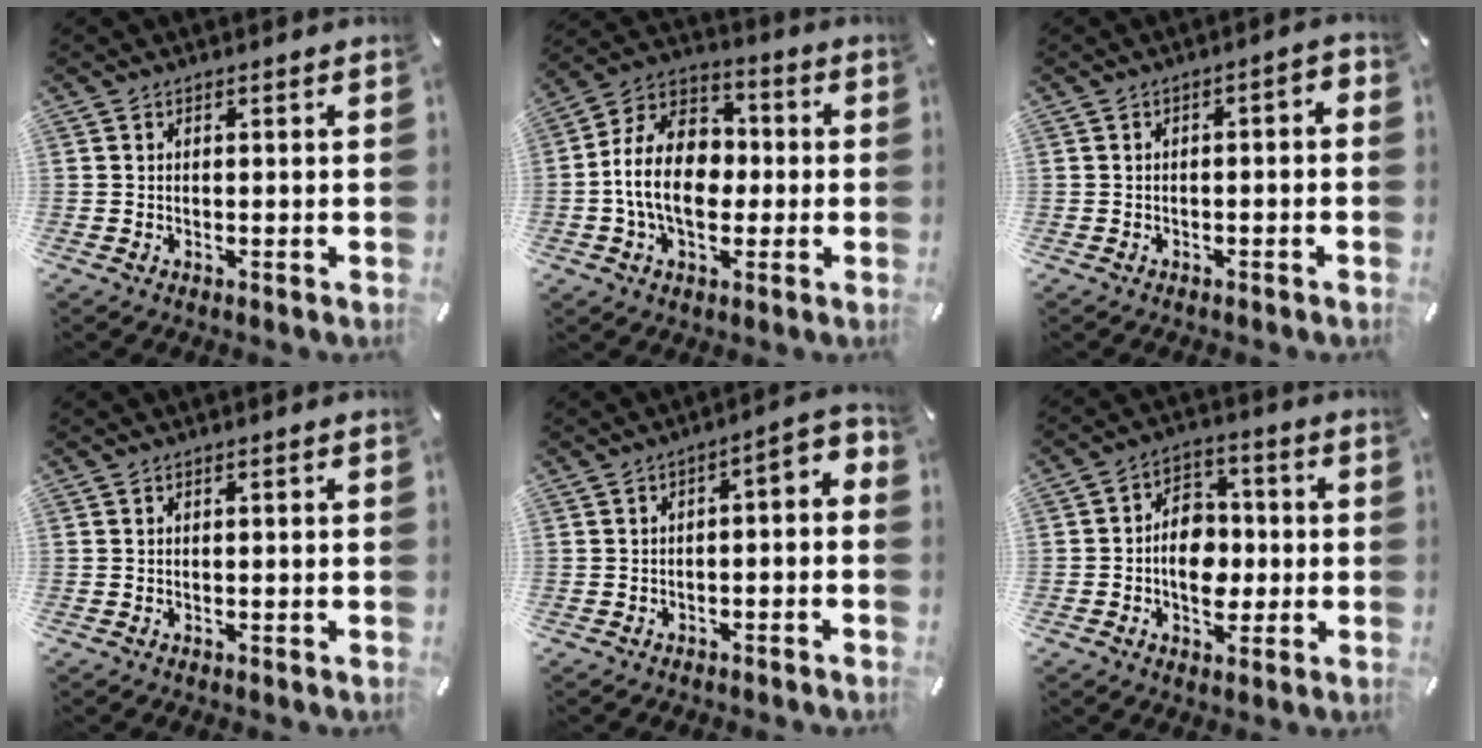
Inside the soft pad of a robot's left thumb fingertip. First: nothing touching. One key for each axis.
{"total": 14.1, "fx": -2.3, "fy": 10.3, "fz": 9.2, "tx": -0.193, "ty": 0.021, "tz": -0.045}
{"total": 3.1, "fx": -1.9, "fy": 1.2, "fz": 2.0, "tx": -0.032, "ty": 0.017, "tz": -0.037}
{"total": 0.6, "fx": -0.1, "fy": 0.1, "fz": 0.6, "tx": -0.010, "ty": -0.001, "tz": -0.002}
{"total": 4.3, "fx": -2.4, "fy": 1.9, "fz": 3.0, "tx": -0.051, "ty": 0.011, "tz": -0.048}
{"total": 9.8, "fx": -1.8, "fy": 7.5, "fz": 5.9, "tx": -0.087, "ty": 0.013, "tz": -0.032}